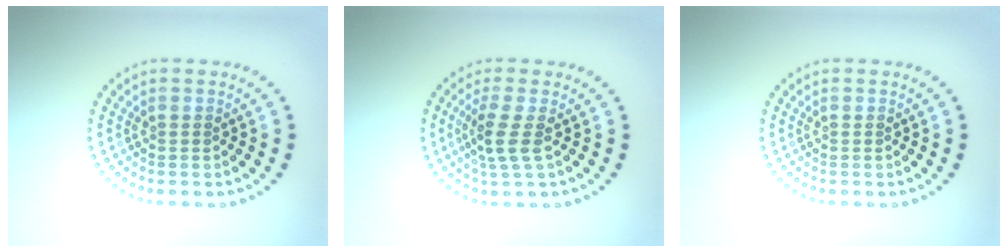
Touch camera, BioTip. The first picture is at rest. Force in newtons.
{"total": 2.6, "press": 2.1, "slide": 1.6}
{"total": 0.0}